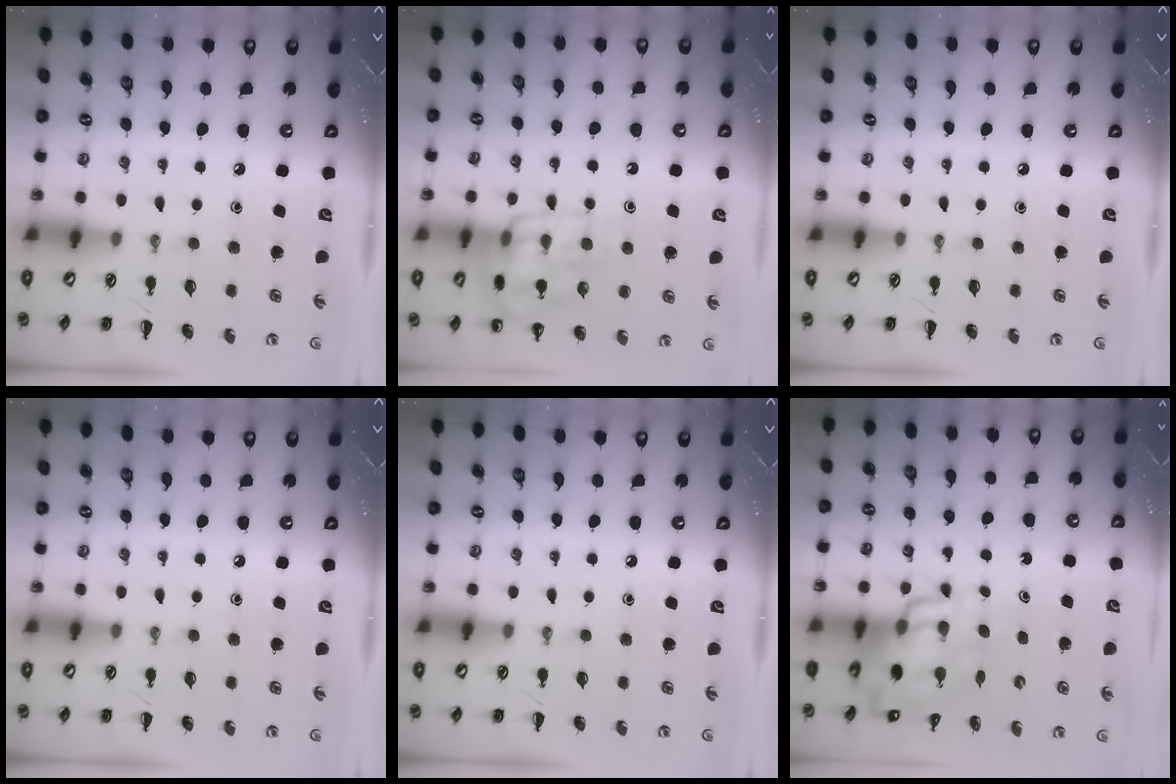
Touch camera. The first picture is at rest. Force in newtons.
{"total": 15.5, "press": 15.4, "slide": 1.3}
{"total": 0.0}
{"total": 0.0}
{"total": 0.0}
{"total": 12.2, "press": 11.6, "slide": 3.5}